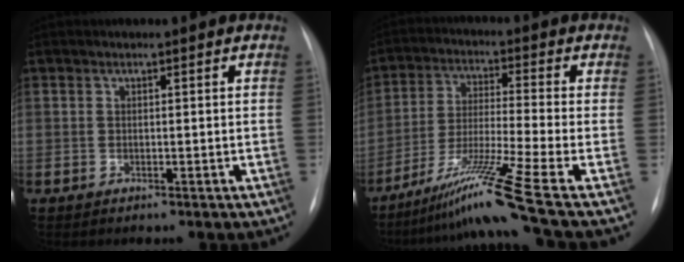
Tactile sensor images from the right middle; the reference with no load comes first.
{"total": 13.3, "force": [-8.8, -2.9, 9.5], "torque": [-0.182, -0.028, -0.154]}